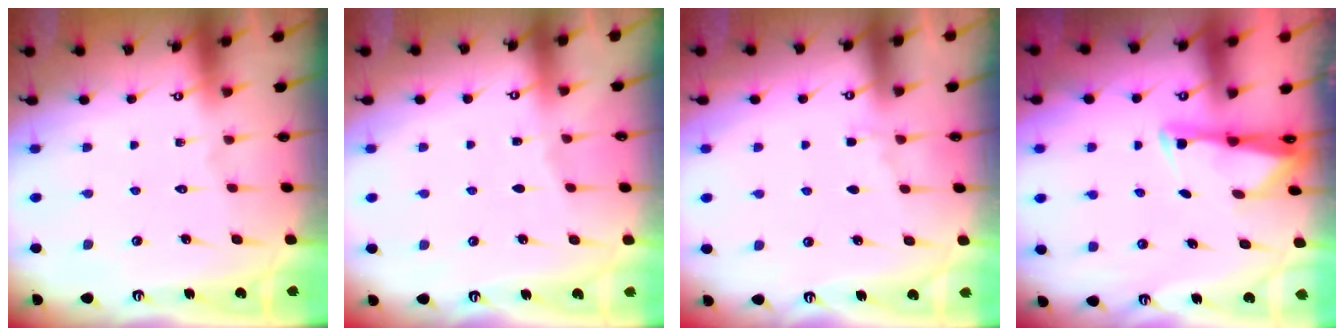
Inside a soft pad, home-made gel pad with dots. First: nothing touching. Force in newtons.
{"total": 2.1, "press": 2.1, "slide": 0.3}
{"total": 2.6, "press": 2.6, "slide": 0.4}
{"total": 2.6, "press": 2.6, "slide": 0.3}